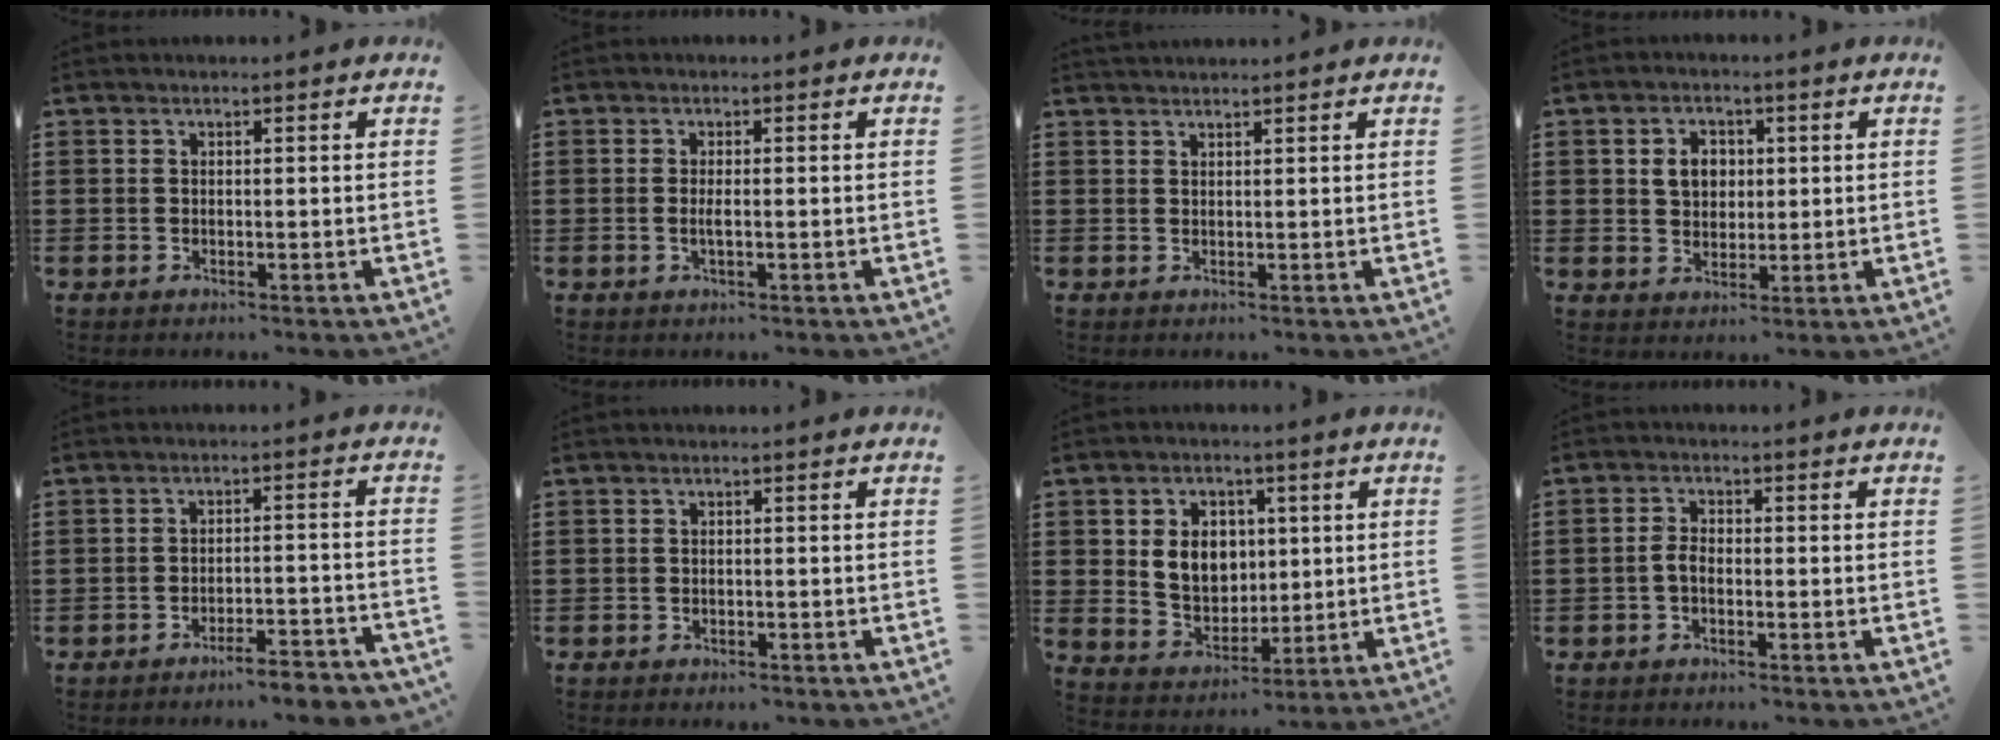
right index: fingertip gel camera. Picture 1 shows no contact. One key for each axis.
{"total": 1.7, "fx": -0.3, "fy": 0.4, "fz": 1.6, "tx": -0.038, "ty": -0.003, "tz": -0.008}
{"total": 1.1, "fx": 1.1, "fy": -0.1, "fz": -0.2, "tx": 0.001, "ty": -0.001, "tz": 0.023}
{"total": 4.1, "fx": 0.8, "fy": 3.2, "fz": 2.3, "tx": -0.049, "ty": 0.009, "tz": 0.008}
{"total": 3.9, "fx": -3.7, "fy": -0.3, "fz": 1.4, "tx": -0.024, "ty": -0.004, "tz": -0.073}
{"total": 0.8, "fx": -0.8, "fy": 0.2, "fz": 0.0, "tx": -0.001, "ty": 0.002, "tz": -0.018}
{"total": 6.8, "fx": 1.1, "fy": 5.5, "fz": 3.8, "tx": -0.076, "ty": 0.010, "tz": 0.017}
{"total": 2.2, "fx": -0.9, "fy": 1.0, "fz": 1.8, "tx": -0.051, "ty": -0.004, "tz": -0.022}